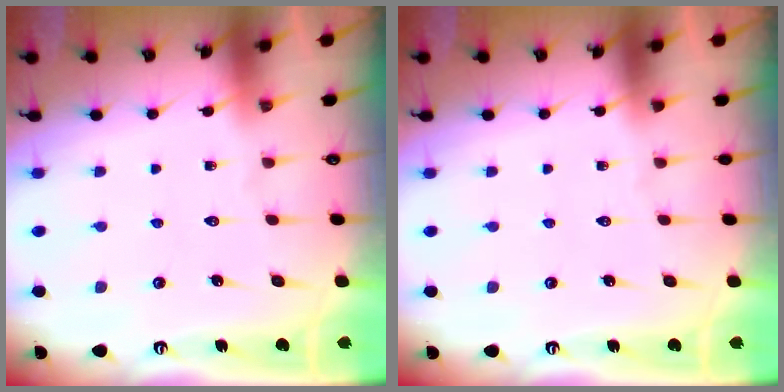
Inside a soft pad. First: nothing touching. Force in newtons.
{"total": 0.0}